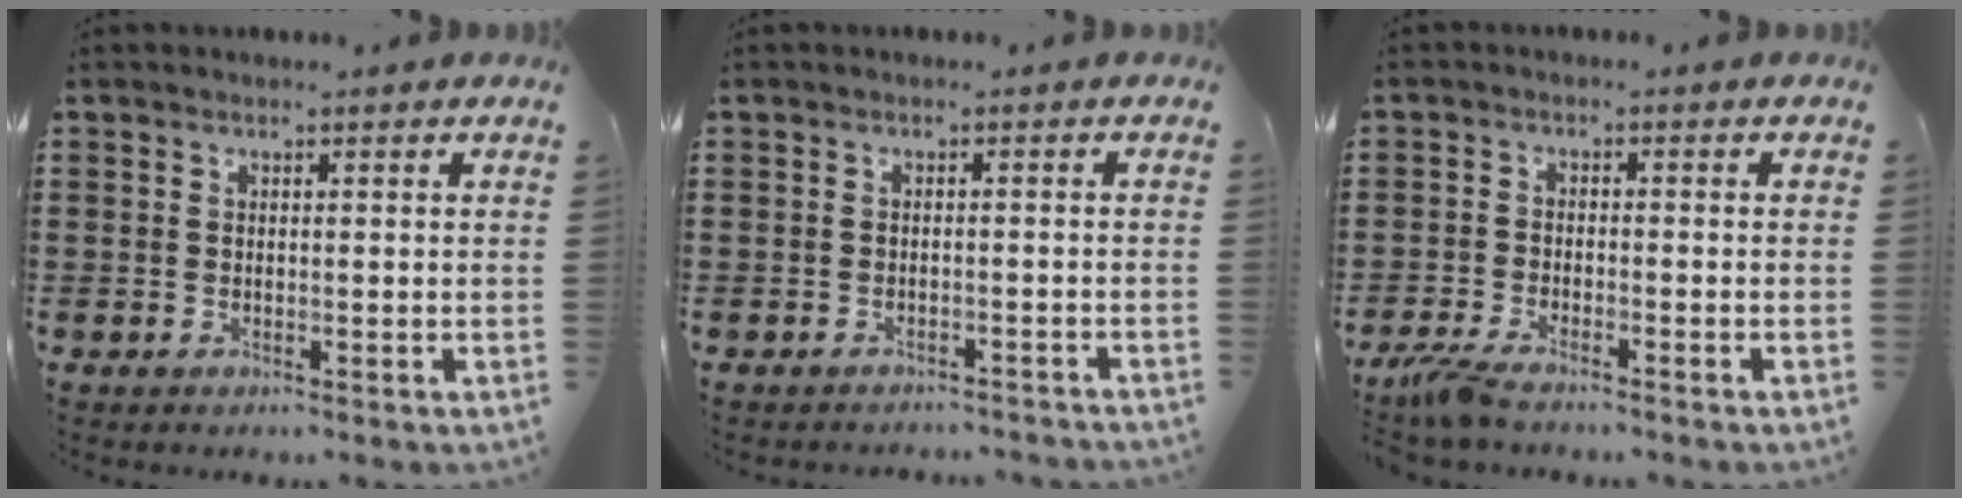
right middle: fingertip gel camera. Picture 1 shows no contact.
{"total": 1.3, "force": [-1.3, 0.0, -0.1], "torque": [-0.003, 0.001, -0.029]}
{"total": 3.5, "force": [-3.0, 0.3, 1.7], "torque": [-0.049, -0.008, -0.065]}